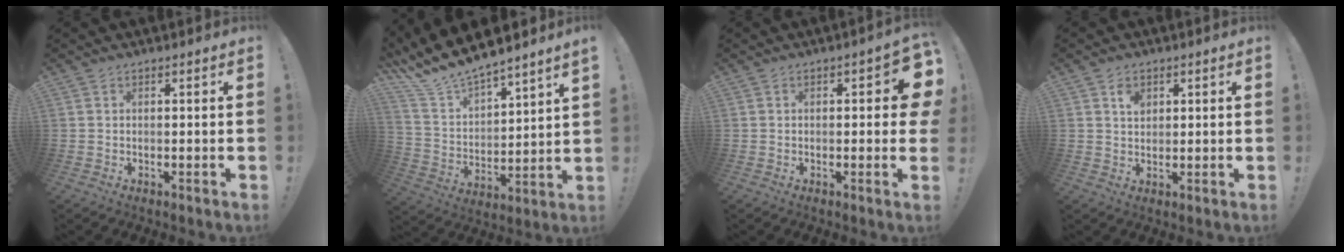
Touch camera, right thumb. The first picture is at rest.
{"total": 10.1, "force": [9.9, 0.7, 1.8], "torque": [-0.066, -0.102, 0.177]}
{"total": 4.6, "force": [0.6, 2.1, 4.0], "torque": [-0.040, -0.002, 0.008]}
{"total": 3.4, "force": [1.8, 2.3, 1.7], "torque": [-0.011, -0.010, 0.027]}